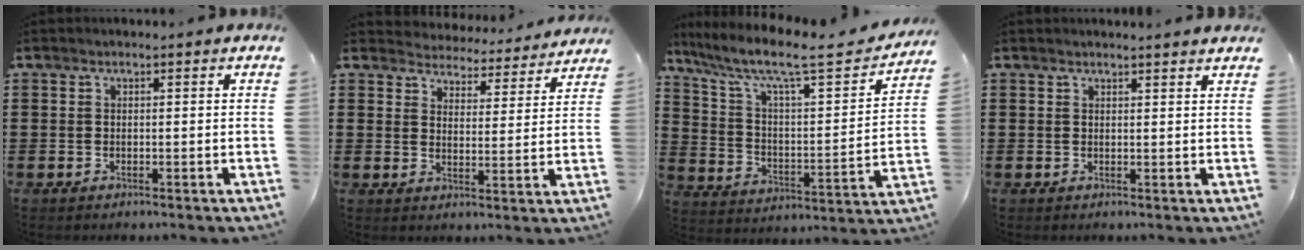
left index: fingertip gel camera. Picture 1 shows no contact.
{"total": 4.3, "force": [4.2, 0.2, -0.4], "torque": [-0.018, -0.037, 0.072]}
{"total": 9.5, "force": [7.1, 1.3, 6.2], "torque": [-0.140, -0.048, 0.109]}
{"total": 1.5, "force": [1.4, -0.1, 0.3], "torque": [-0.008, -0.001, 0.028]}